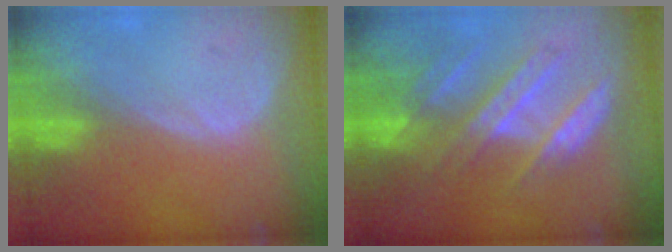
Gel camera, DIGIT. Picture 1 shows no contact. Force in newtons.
{"total": 8.2, "press": 7.8, "slide": 2.5}